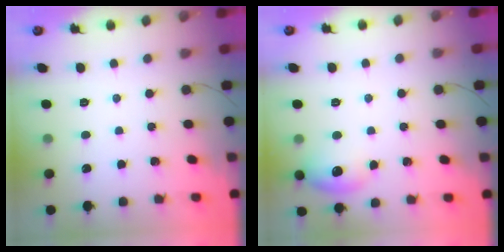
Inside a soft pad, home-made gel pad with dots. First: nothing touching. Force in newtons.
{"total": 9.8, "press": 9.0, "slide": 4.0}